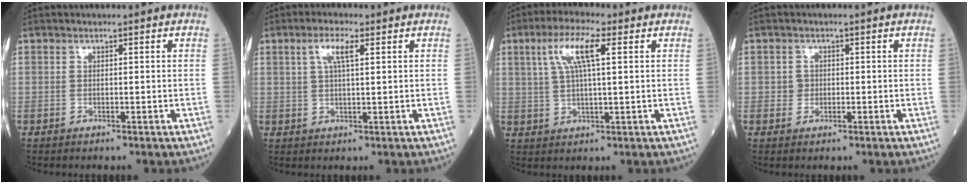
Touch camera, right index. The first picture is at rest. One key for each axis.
{"total": 4.2, "fx": 1.8, "fy": 0.6, "fz": 3.8, "tx": -0.079, "ty": 0.008, "tz": 0.035}
{"total": 7.7, "fx": 2.9, "fy": 1.1, "fz": 7.1, "tx": -0.145, "ty": 0.015, "tz": 0.055}
{"total": 1.6, "fx": 0.0, "fy": 1.5, "fz": 0.4, "tx": -0.002, "ty": 0.004, "tz": 0.001}